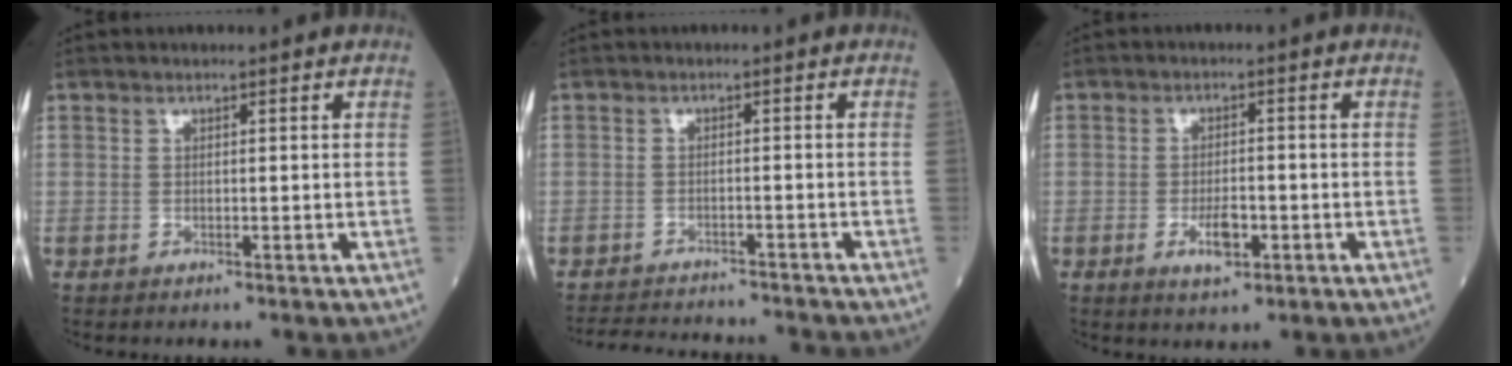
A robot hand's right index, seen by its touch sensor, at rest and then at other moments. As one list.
[{"total": 10.8, "force": [-10.4, 1.0, 2.6], "torque": [-0.044, -0.003, -0.146]}, {"total": 4.1, "force": [-1.6, 1.5, 3.5], "torque": [-0.061, 0.000, -0.024]}]